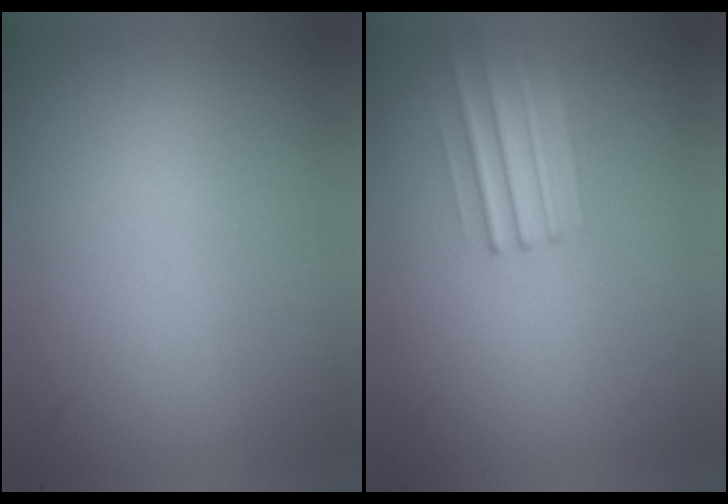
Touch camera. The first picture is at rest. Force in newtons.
{"total": 2.2}